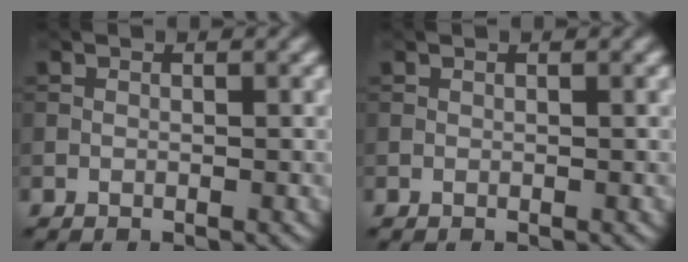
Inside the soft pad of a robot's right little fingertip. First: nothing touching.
{"total": 0.0}